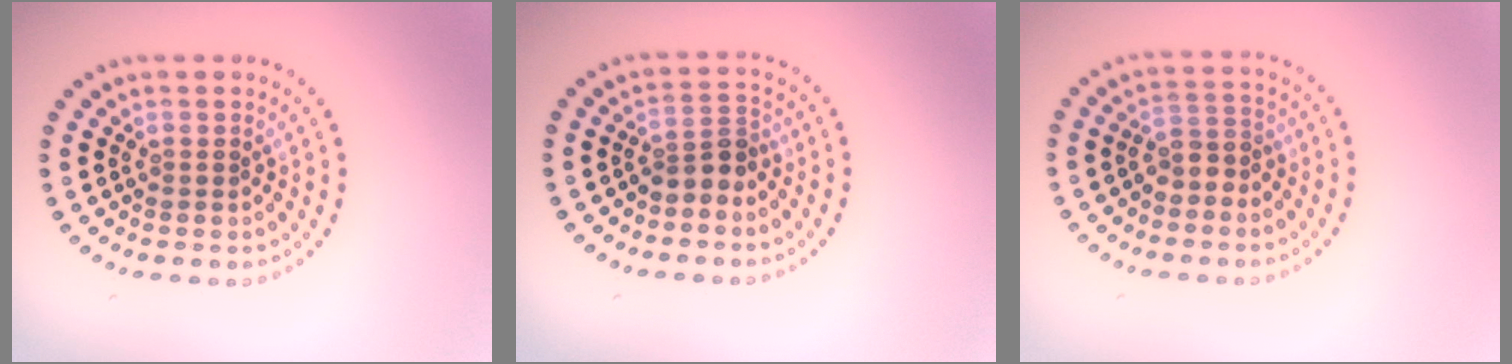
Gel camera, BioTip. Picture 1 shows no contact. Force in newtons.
{"total": 2.3, "press": 1.8, "slide": 1.5}
{"total": 2.2, "press": 1.9, "slide": 1.2}